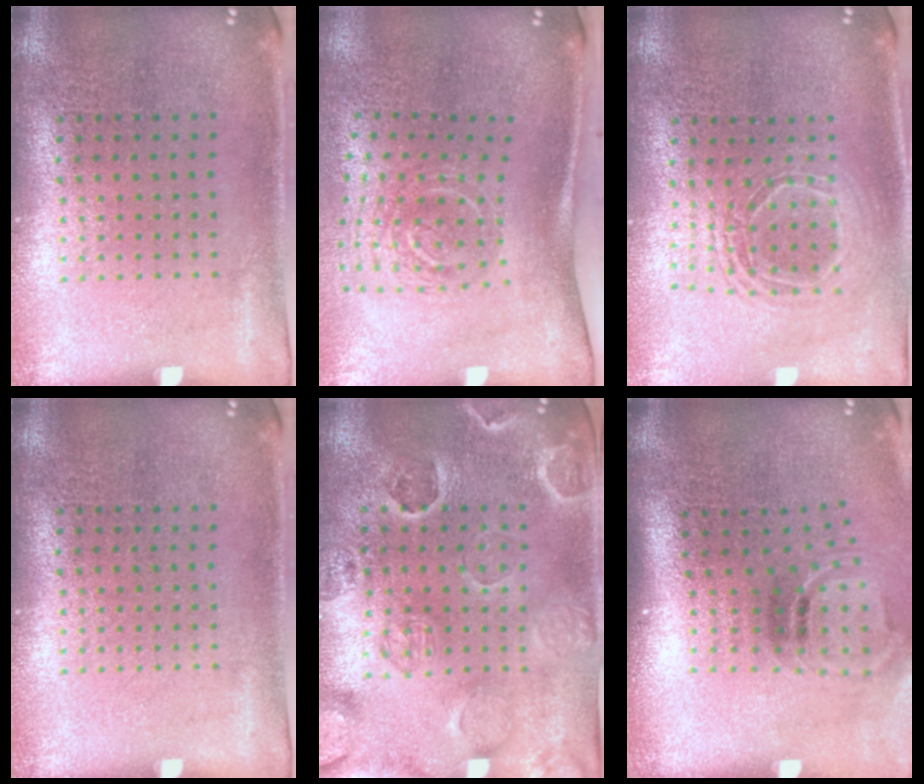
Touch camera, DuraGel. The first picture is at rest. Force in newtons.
{"total": 2.0, "press": 1.3, "slide": 1.5}
{"total": 1.7, "press": 1.4, "slide": 0.9}
{"total": 0.0}
{"total": 2.6, "press": 2.5, "slide": 0.6}
{"total": 1.8, "press": 1.1, "slide": 1.4}